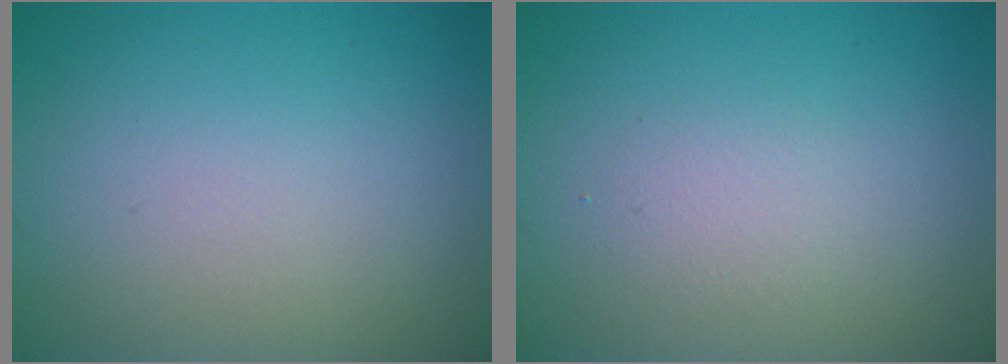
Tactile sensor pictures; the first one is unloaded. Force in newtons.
{"total": 1.4, "press": 1.4, "slide": 0.1}